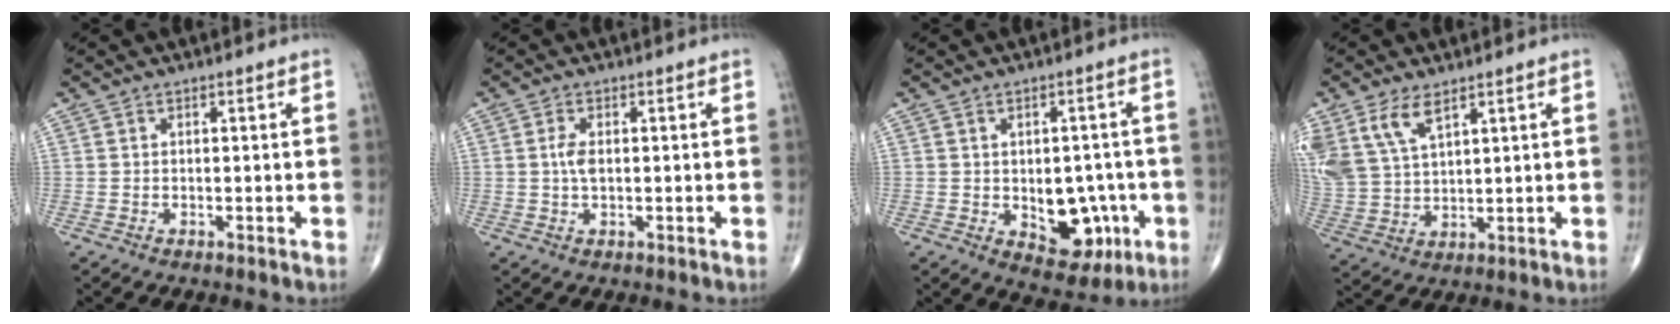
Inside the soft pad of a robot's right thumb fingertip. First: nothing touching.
{"total": 2.7, "force": [0.2, 1.3, 2.4], "torque": [-0.051, 0.001, 0.003]}
{"total": 10.5, "force": [-2.6, 6.7, 7.7], "torque": [-0.060, 0.011, -0.019]}
{"total": 10.7, "force": [6.2, 5.4, 6.9], "torque": [-0.148, -0.013, 0.136]}